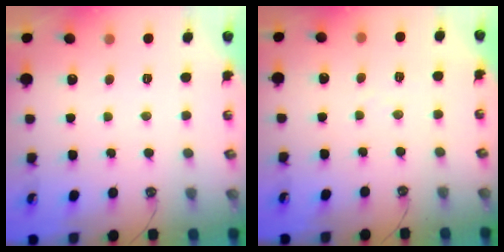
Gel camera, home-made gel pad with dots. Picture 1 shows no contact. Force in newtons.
{"total": 3.4, "press": 3.4, "slide": 0.3}